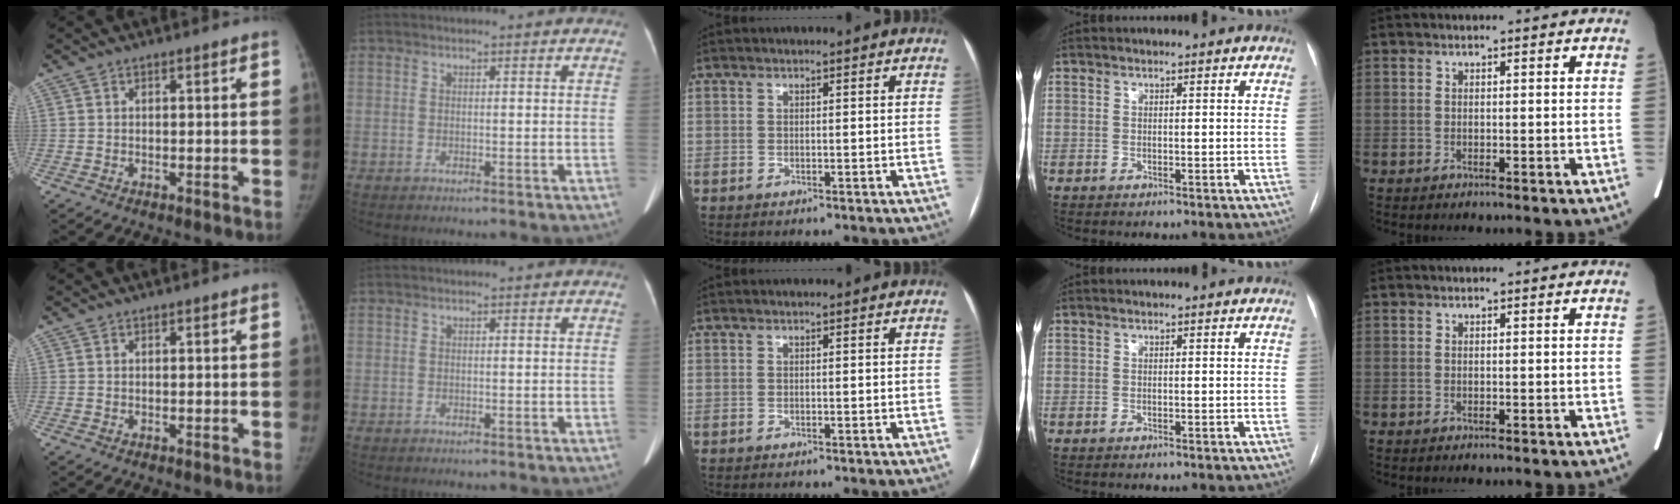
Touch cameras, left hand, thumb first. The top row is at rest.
{}